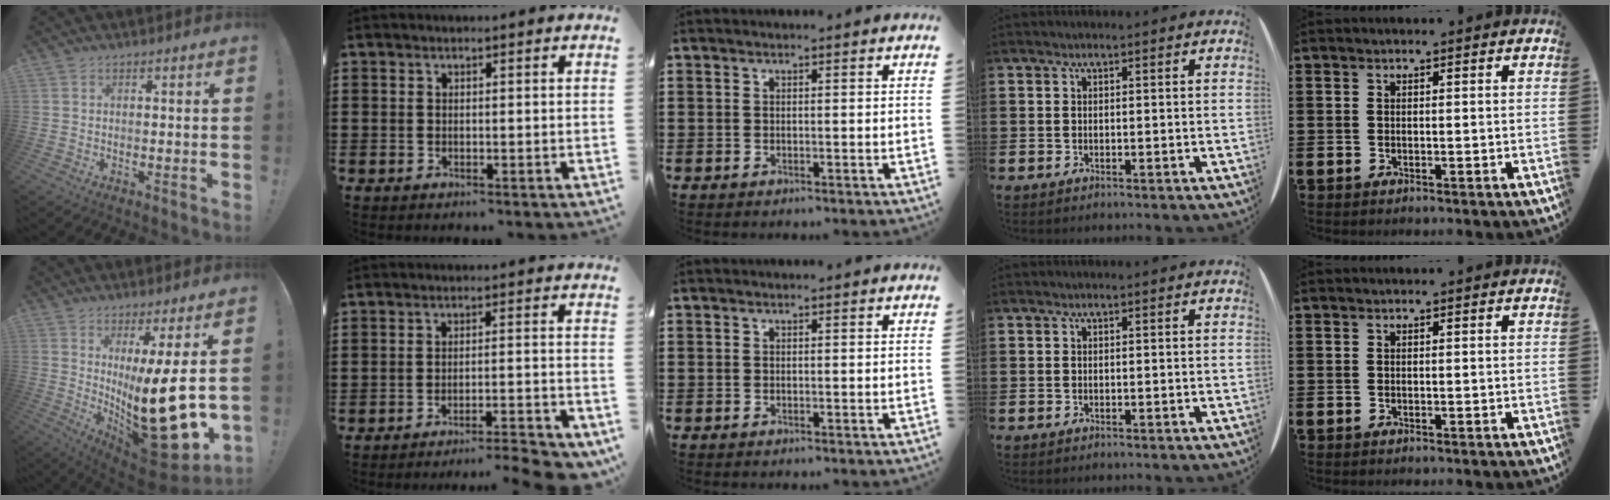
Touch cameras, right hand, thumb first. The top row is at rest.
{"thumb": {"total": 21.8, "force": [1.4, 5.9, 21.0], "torque": [-0.327, -0.055, 0.034]}, "index": {"total": 4.3, "force": [-3.9, -0.3, 1.7], "torque": [-0.028, -0.010, -0.079]}}